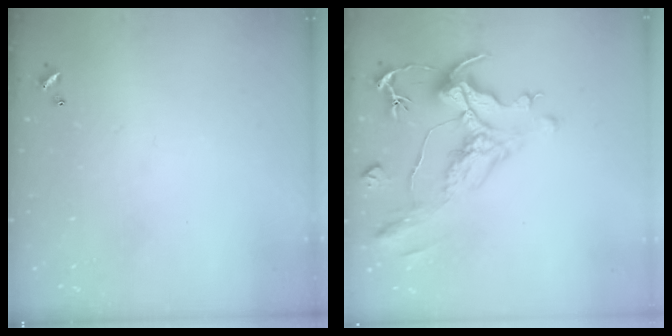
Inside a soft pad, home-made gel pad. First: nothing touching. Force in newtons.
{"total": 1.9, "press": 0.9, "slide": 1.7}